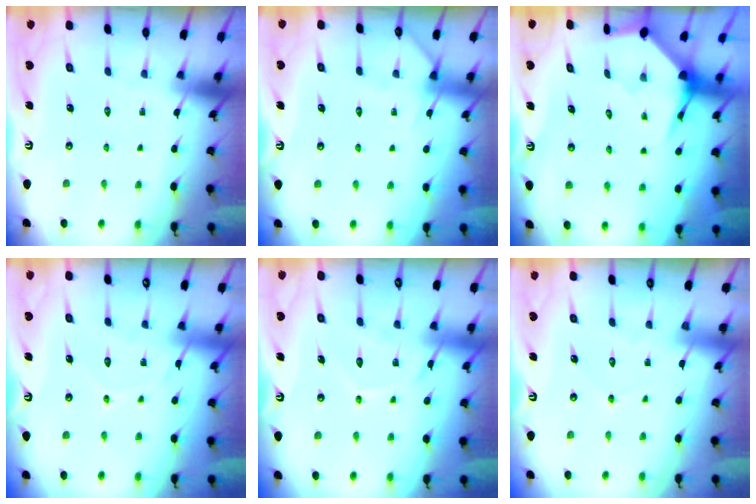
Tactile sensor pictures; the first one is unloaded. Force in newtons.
{"total": 3.4, "press": 3.4, "slide": 0.4}
{"total": 4.0, "press": 3.9, "slide": 0.4}
{"total": 7.3, "press": 7.3, "slide": 0.5}
{"total": 11.7, "press": 11.6, "slide": 0.9}
{"total": 2.9, "press": 2.9, "slide": 0.3}